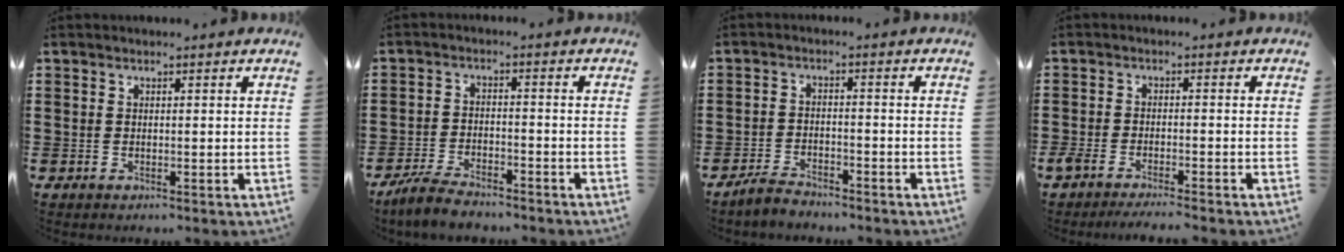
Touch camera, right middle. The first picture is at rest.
{"total": 4.8, "force": [-4.3, 1.0, 1.7], "torque": [-0.043, 0.001, -0.089]}
{"total": 3.0, "force": [-2.9, 0.6, 0.6], "torque": [-0.023, 0.003, -0.063]}
{"total": 2.6, "force": [-2.5, 0.2, 0.8], "torque": [-0.029, -0.006, -0.057]}